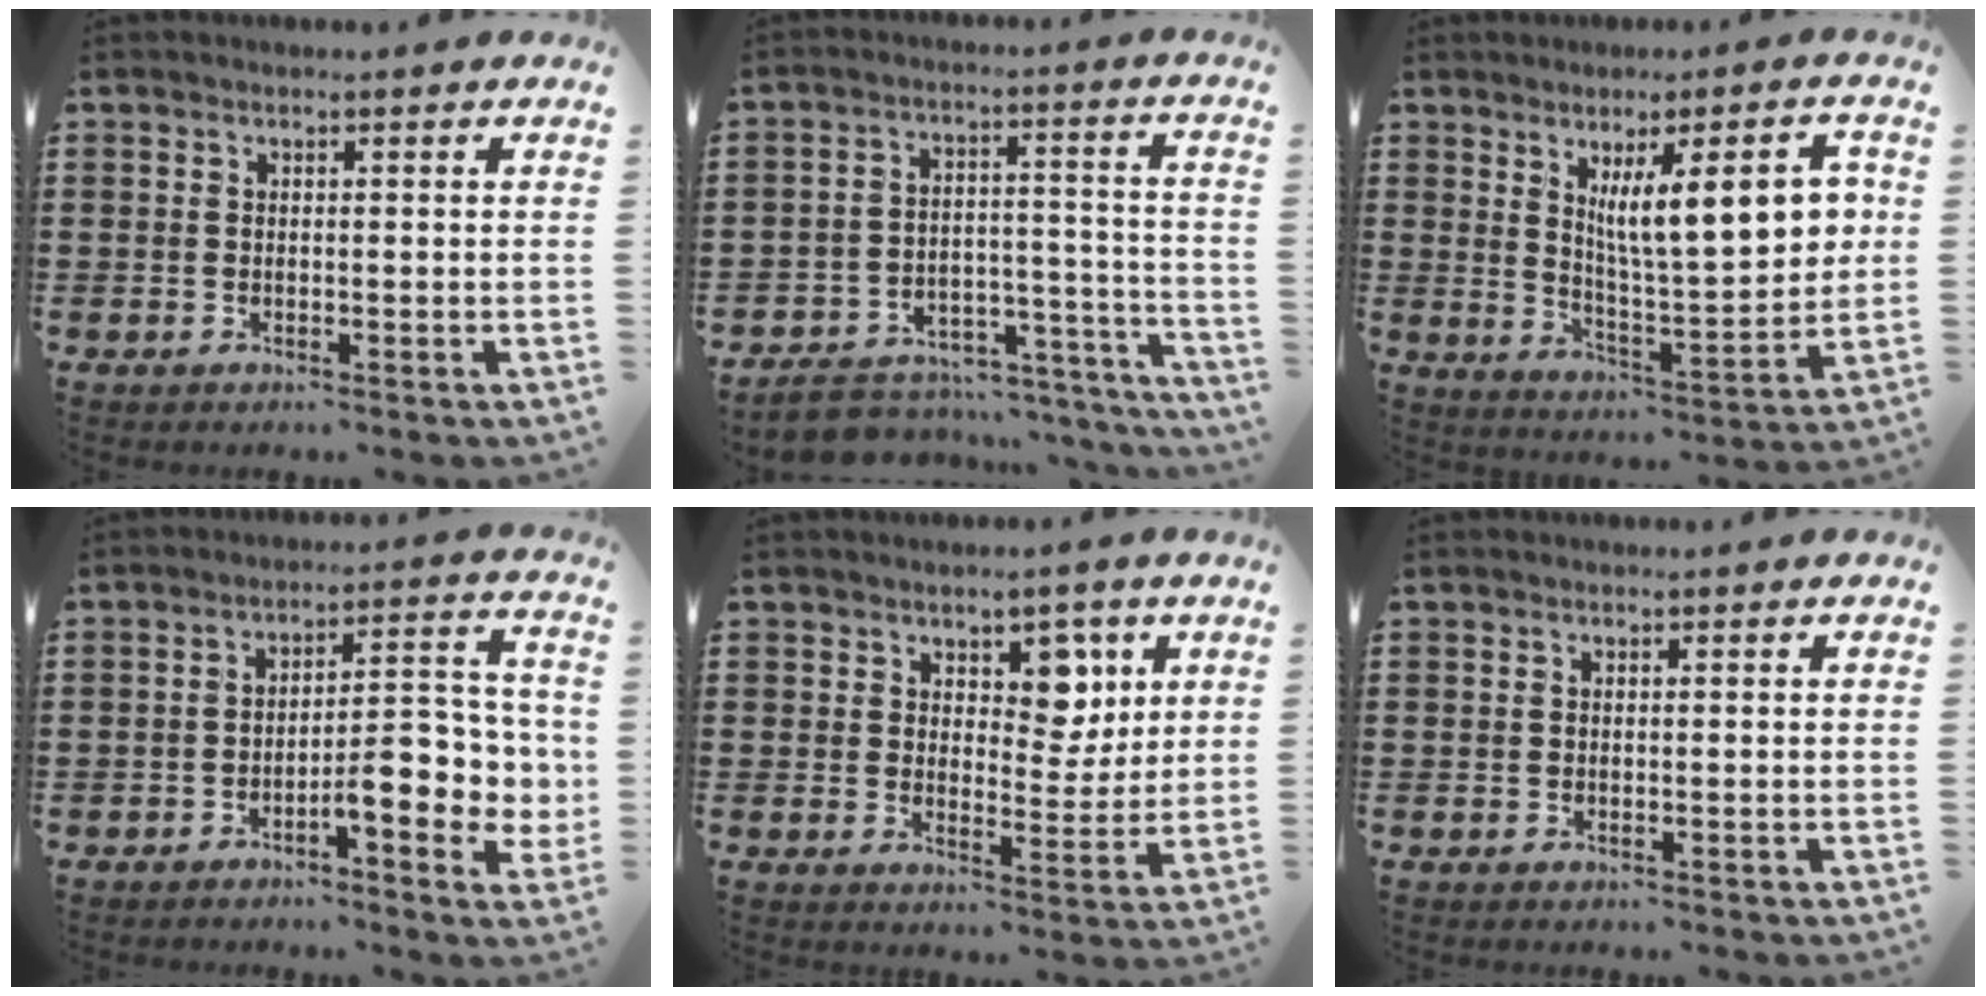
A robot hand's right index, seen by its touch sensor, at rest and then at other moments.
{"total": 4.9, "force": [-4.4, 2.0, 0.8], "torque": [-0.017, 0.014, -0.087]}
{"total": 11.7, "force": [3.8, 2.9, 10.6], "torque": [-0.177, -0.002, 0.060]}
{"total": 7.8, "force": [-2.7, 2.5, 6.9], "torque": [-0.089, -0.013, -0.051]}
{"total": 6.1, "force": [3.4, 4.0, 3.0], "torque": [-0.045, -0.002, 0.055]}
{"total": 0.0}